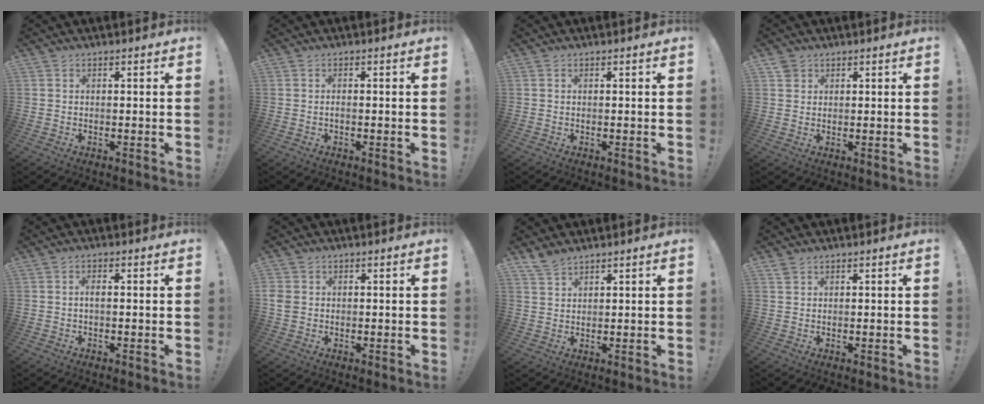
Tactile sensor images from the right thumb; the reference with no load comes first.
{"total": 0.8, "force": [-0.6, 0.2, 0.6], "torque": [-0.010, 0.001, -0.011]}
{"total": 0.0}
{"total": 2.2, "force": [1.4, 1.6, 0.4], "torque": [0.002, -0.007, 0.025]}
{"total": 1.6, "force": [-0.3, 0.3, 1.5], "torque": [-0.035, 0.008, -0.005]}
{"total": 3.0, "force": [0.1, 2.7, 1.4], "torque": [-0.025, 0.001, 0.002]}
{"total": 3.8, "force": [3.4, 1.3, 1.2], "torque": [-0.022, -0.019, 0.064]}
{"total": 1.4, "force": [1.0, 0.8, 0.6], "torque": [-0.007, -0.002, 0.019]}